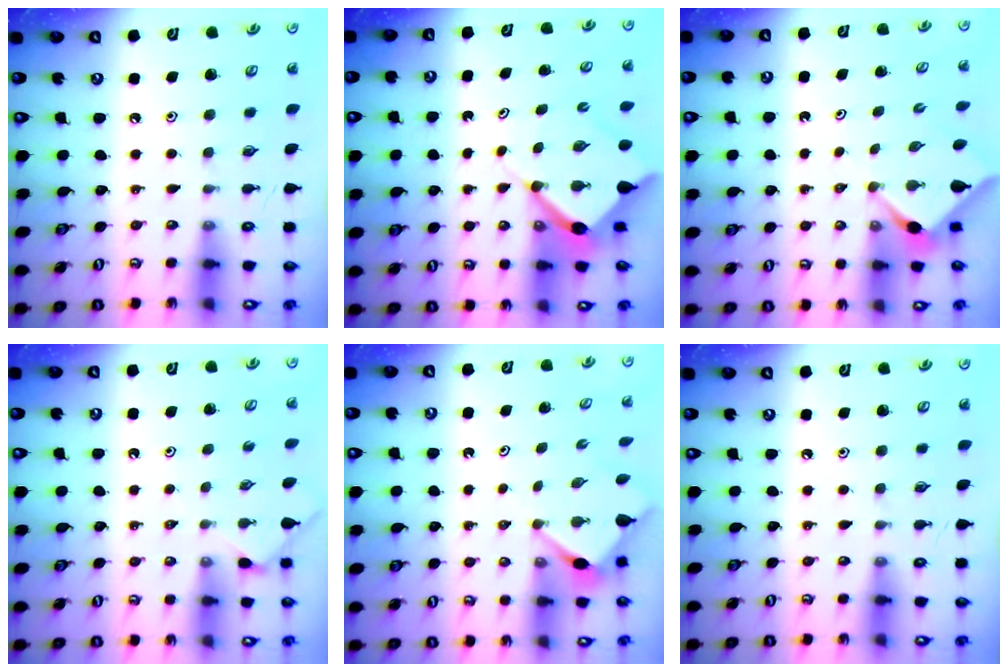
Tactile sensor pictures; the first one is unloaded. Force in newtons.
{"total": 7.5, "press": 7.5, "slide": 0.6}
{"total": 2.9, "press": 2.9, "slide": 0.4}
{"total": 0.5, "press": 0.5, "slide": 0.2}
{"total": 3.4, "press": 3.4, "slide": 0.3}
{"total": 0.0}